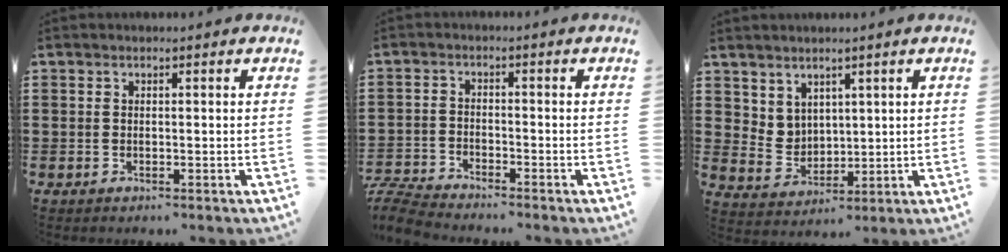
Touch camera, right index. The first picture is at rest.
{"total": 4.6, "force": [-4.5, 0.2, 0.7], "torque": [-0.034, -0.007, -0.097]}
{"total": 4.5, "force": [3.4, 2.9, 0.5], "torque": [-0.027, -0.003, 0.066]}